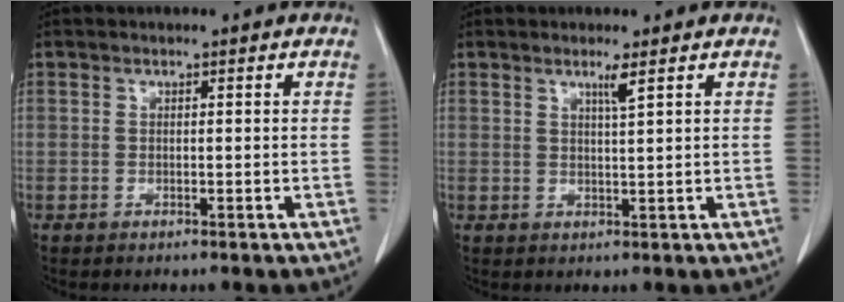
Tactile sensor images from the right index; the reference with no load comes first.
{"total": 1.9, "force": [1.2, -0.5, 1.5], "torque": [-0.030, -0.007, 0.022]}